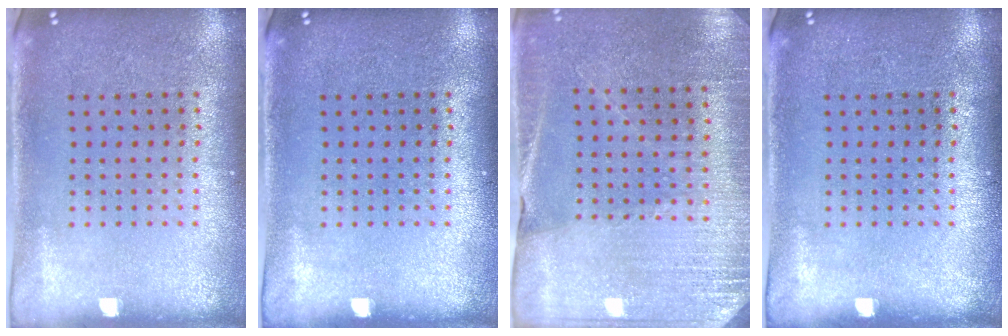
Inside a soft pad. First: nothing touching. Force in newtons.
{"total": 0.0}
{"total": 2.7, "press": 2.6, "slide": 0.3}
{"total": 0.0}